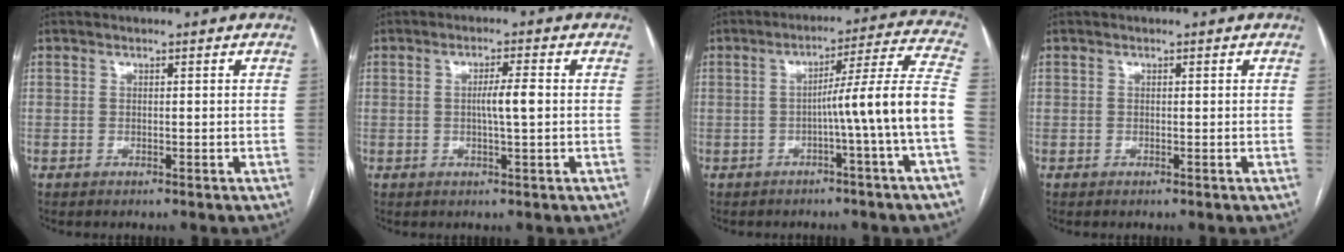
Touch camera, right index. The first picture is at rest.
{"total": 3.6, "force": [0.0, 0.0, 3.6], "torque": [-0.066, -0.001, 0.000]}
{"total": 11.5, "force": [-2.9, -2.4, 10.9], "torque": [-0.145, 0.022, -0.043]}
{"total": 0.0}